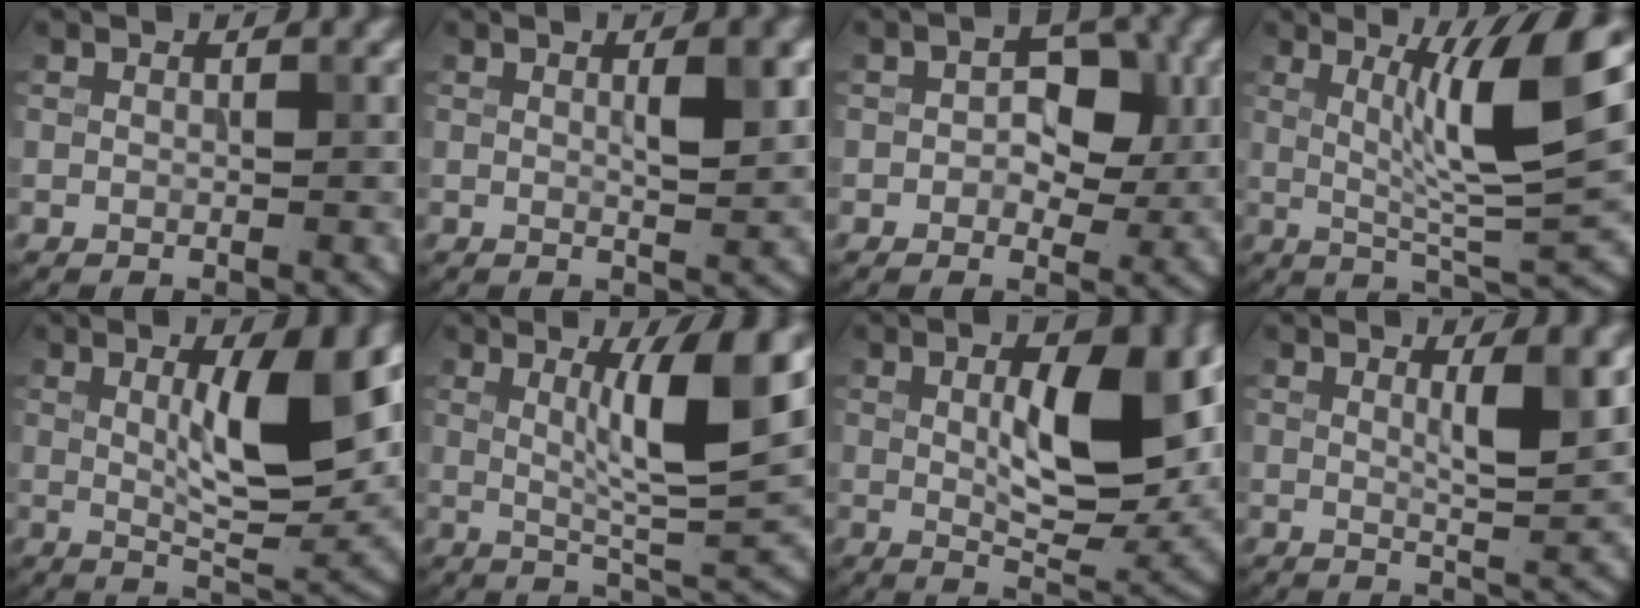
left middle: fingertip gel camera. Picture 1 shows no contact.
{"total": 2.7, "force": [0.8, 0.6, 2.5], "torque": [-0.036, 0.001, 0.013]}
{"total": 5.0, "force": [0.5, 3.2, 3.7], "torque": [-0.039, 0.000, -0.002]}
{"total": 8.2, "force": [2.3, 1.1, 7.8], "torque": [-0.126, -0.005, 0.043]}
{"total": 7.0, "force": [1.5, 1.9, 6.6], "torque": [-0.102, -0.005, 0.027]}
{"total": 6.8, "force": [2.1, 1.0, 6.4], "torque": [-0.099, -0.005, 0.036]}
{"total": 9.1, "force": [1.5, 3.8, 8.2], "torque": [-0.123, -0.004, 0.031]}
{"total": 3.4, "force": [1.2, 0.7, 3.1], "torque": [-0.043, -0.005, 0.019]}